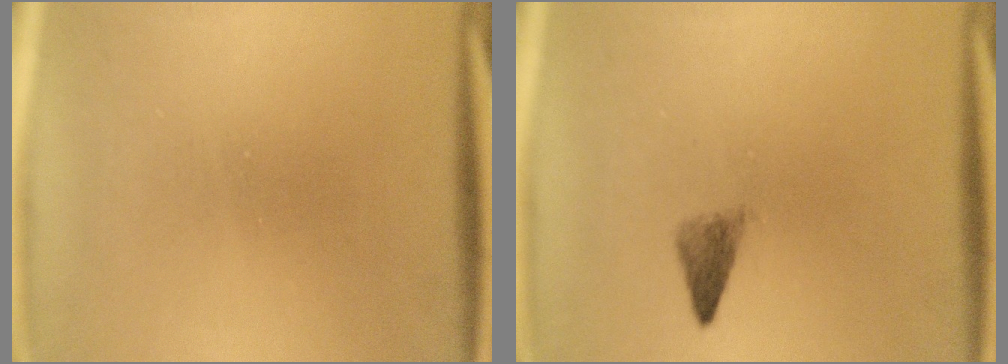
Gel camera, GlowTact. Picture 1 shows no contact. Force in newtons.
{"total": 2.1}